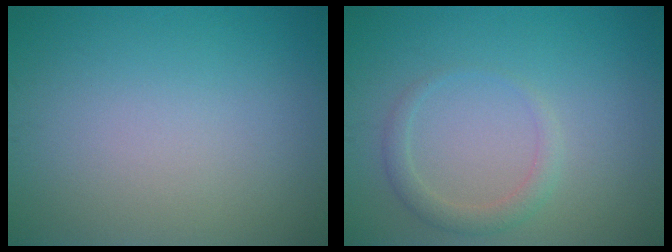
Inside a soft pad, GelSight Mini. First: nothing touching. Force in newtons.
{"total": 1.9, "press": 1.9, "slide": 0.1}